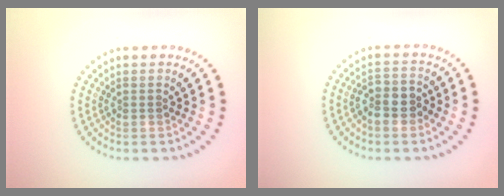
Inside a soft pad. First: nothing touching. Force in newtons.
{"total": 2.8, "press": 2.6, "slide": 1.1}